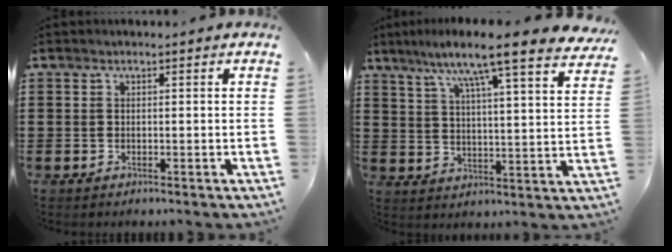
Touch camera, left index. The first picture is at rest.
{"total": 9.1, "force": [7.5, -0.6, 5.1], "torque": [-0.113, -0.051, 0.115]}